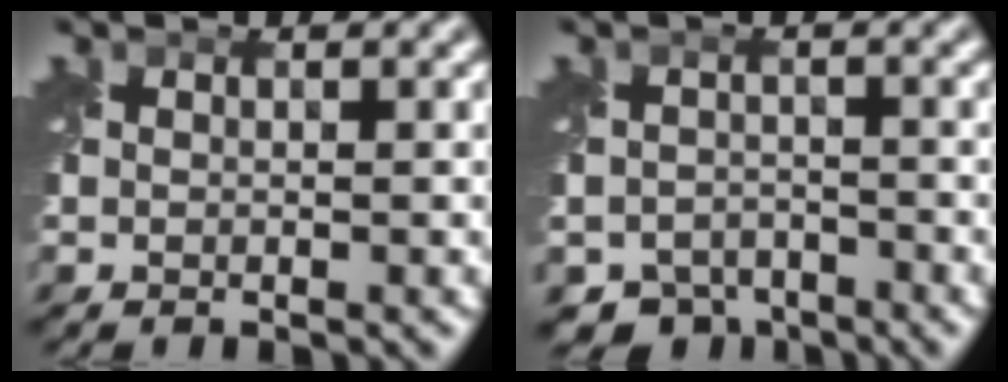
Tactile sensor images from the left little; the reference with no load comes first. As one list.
[{"total": 3.9, "force": [-3.2, 2.1, 0.5], "torque": [0.001, -0.009, -0.056]}]